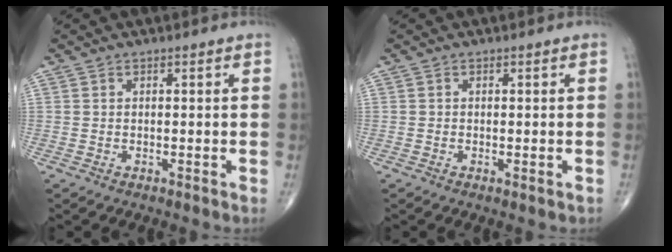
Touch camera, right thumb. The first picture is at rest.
{"total": 0.9, "force": [-0.3, 0.3, 0.7], "torque": [-0.011, -0.002, -0.005]}